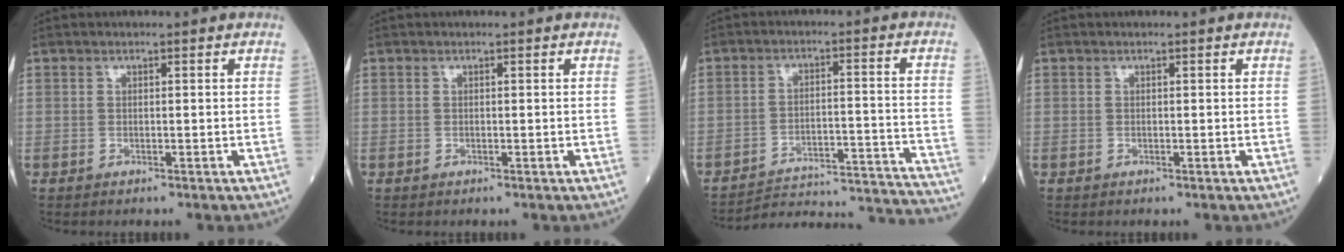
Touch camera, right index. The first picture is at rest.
{"total": 0.0}
{"total": 22.6, "force": [-22.1, 0.0, 4.5], "torque": [-0.032, -0.001, -0.291]}
{"total": 0.0}